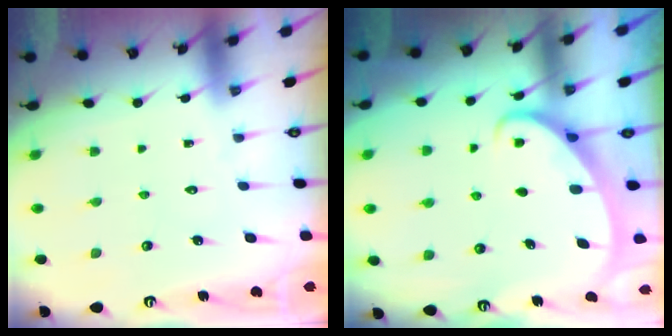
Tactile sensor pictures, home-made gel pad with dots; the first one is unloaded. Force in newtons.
{"total": 2.4, "press": 2.4, "slide": 0.4}